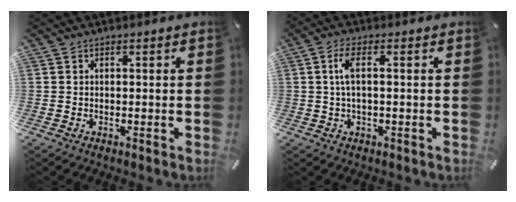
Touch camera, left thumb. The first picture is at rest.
{"total": 5.0, "force": [0.5, 1.7, 4.7], "torque": [-0.097, 0.004, 0.006]}